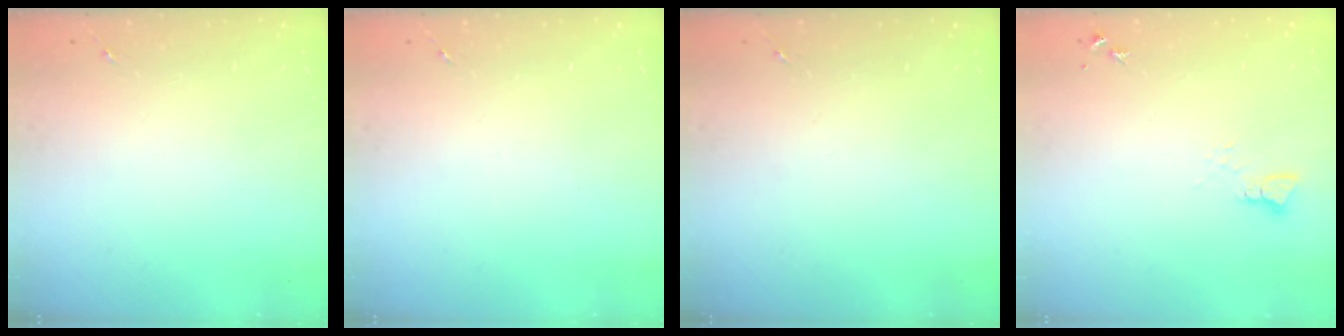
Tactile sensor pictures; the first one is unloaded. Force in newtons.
{"total": 0.0}
{"total": 0.0}
{"total": 2.5, "press": 2.5, "slide": 0.1}